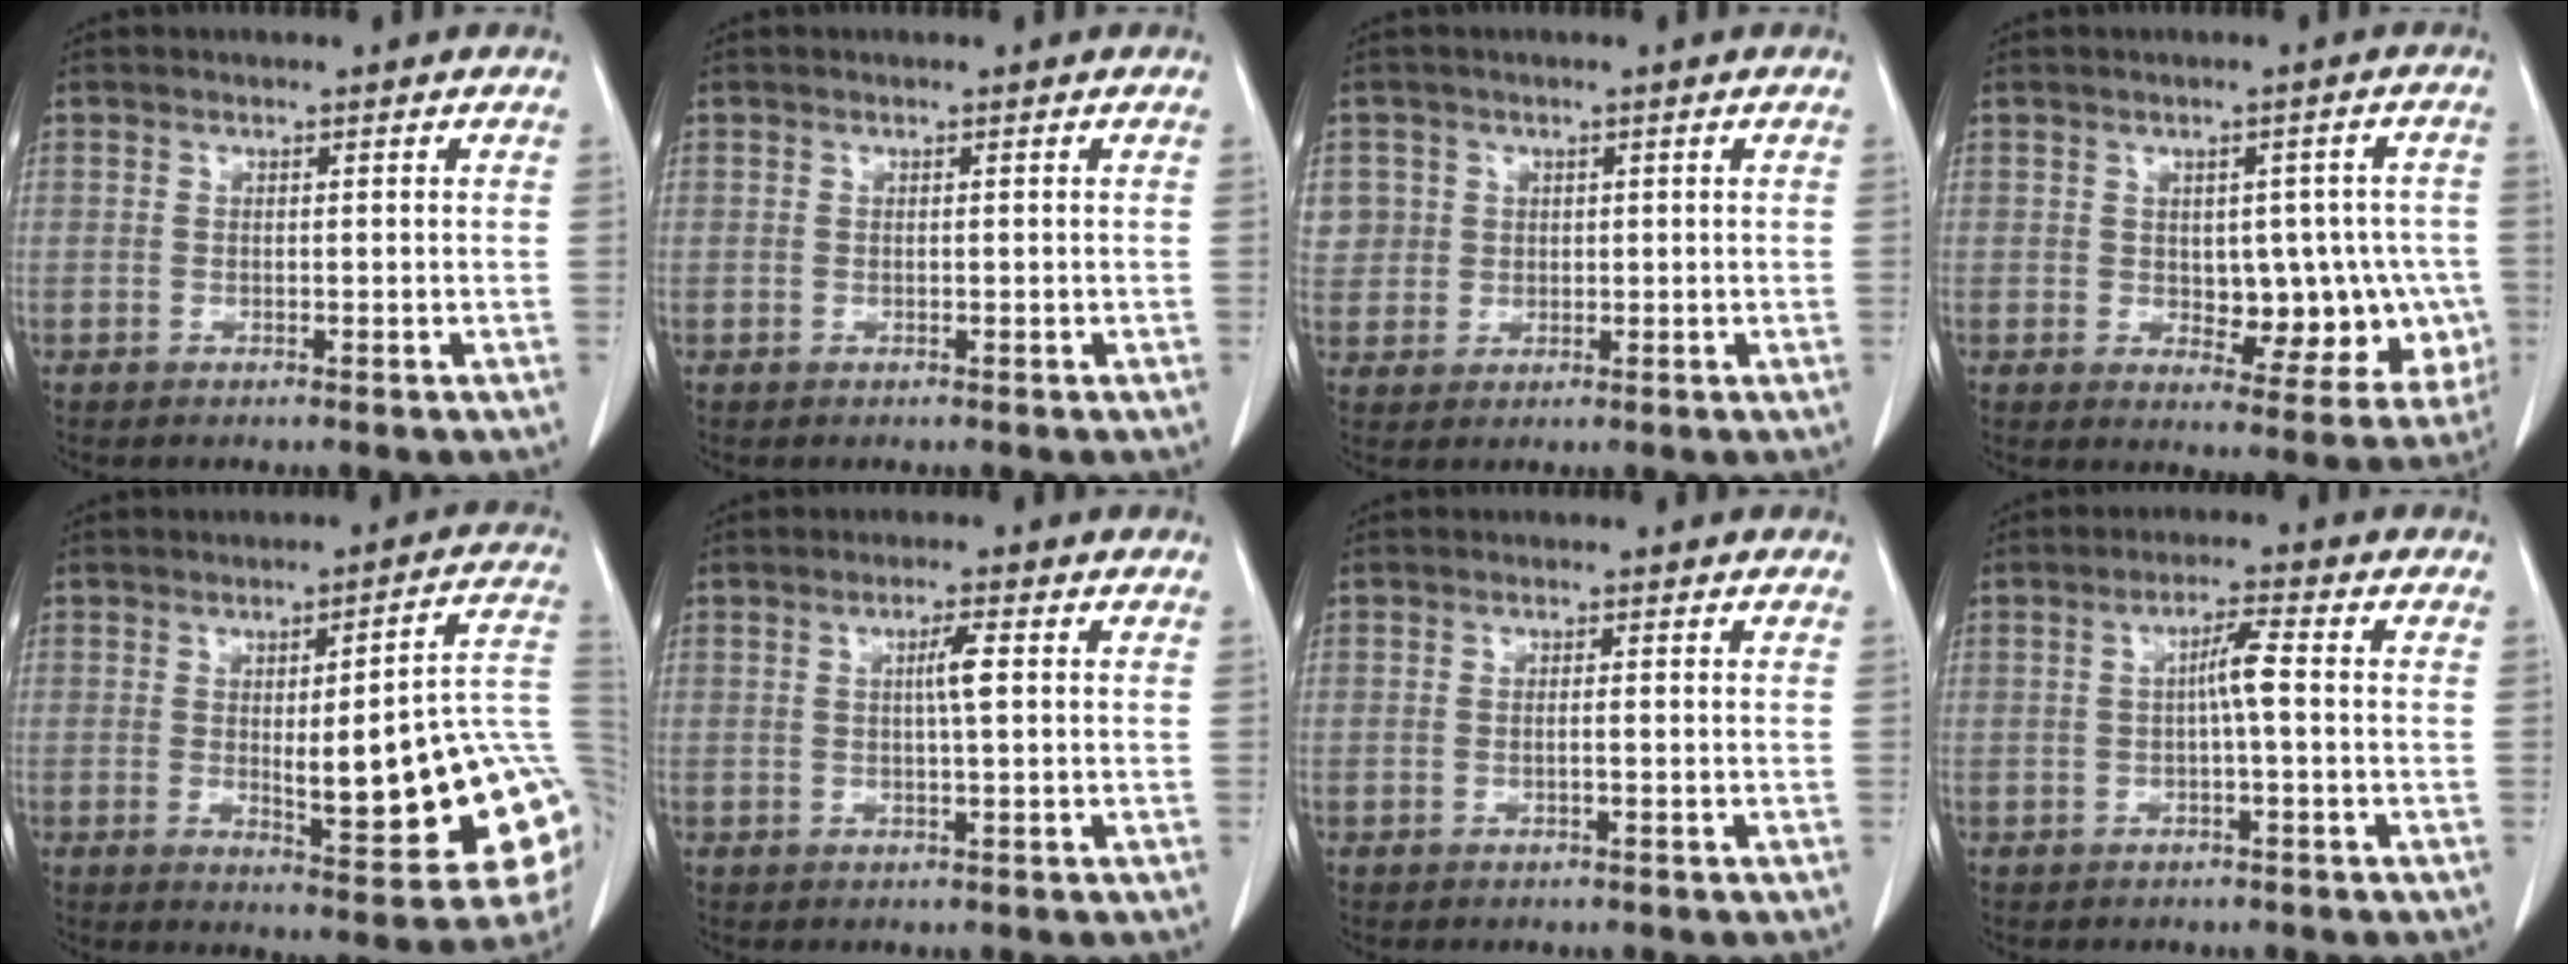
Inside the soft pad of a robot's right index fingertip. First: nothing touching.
{"total": 0.0}
{"total": 5.4, "force": [1.8, 5.1, 0.4], "torque": [-0.005, 0.011, 0.043]}
{"total": 10.6, "force": [-1.1, 5.9, 8.7], "torque": [-0.089, 0.017, 0.005]}
{"total": 19.2, "force": [-1.9, 3.3, 18.9], "torque": [-0.169, 0.018, -0.009]}
{"total": 2.9, "force": [0.5, -0.1, 2.9], "torque": [-0.050, 0.000, 0.007]}
{"total": 0.8, "force": [-0.2, -0.1, 0.7], "torque": [-0.015, 0.000, -0.003]}
{"total": 3.6, "force": [-0.1, 0.0, 3.6], "torque": [-0.063, 0.006, -0.001]}